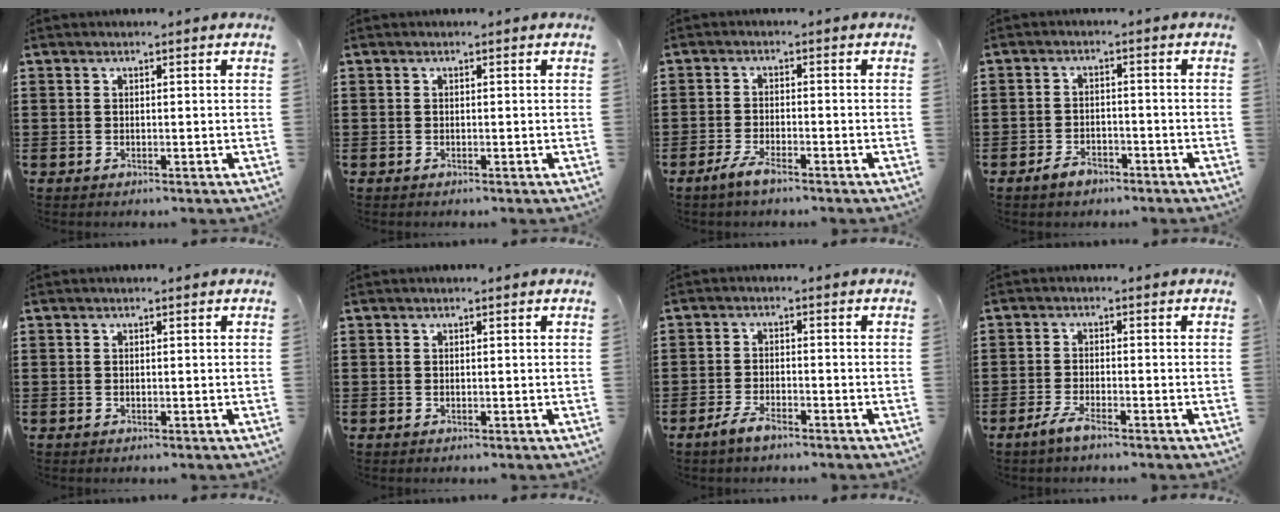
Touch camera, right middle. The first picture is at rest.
{"total": 0.0}
{"total": 3.2, "force": [-2.3, 0.6, 2.1], "torque": [-0.049, 0.000, -0.048]}
{"total": 2.7, "force": [-2.2, 1.3, 0.9], "torque": [-0.018, 0.005, -0.045]}
{"total": 0.0}
{"total": 0.0}
{"total": 3.4, "force": [-2.4, 1.1, 2.1], "torque": [-0.048, 0.002, -0.051]}
{"total": 3.0, "force": [-2.1, 0.5, 2.1], "torque": [-0.048, 0.000, -0.045]}